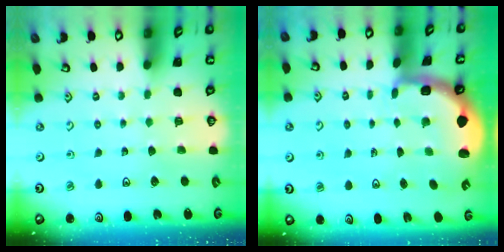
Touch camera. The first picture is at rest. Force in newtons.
{"total": 2.1, "press": 1.9, "slide": 0.8}